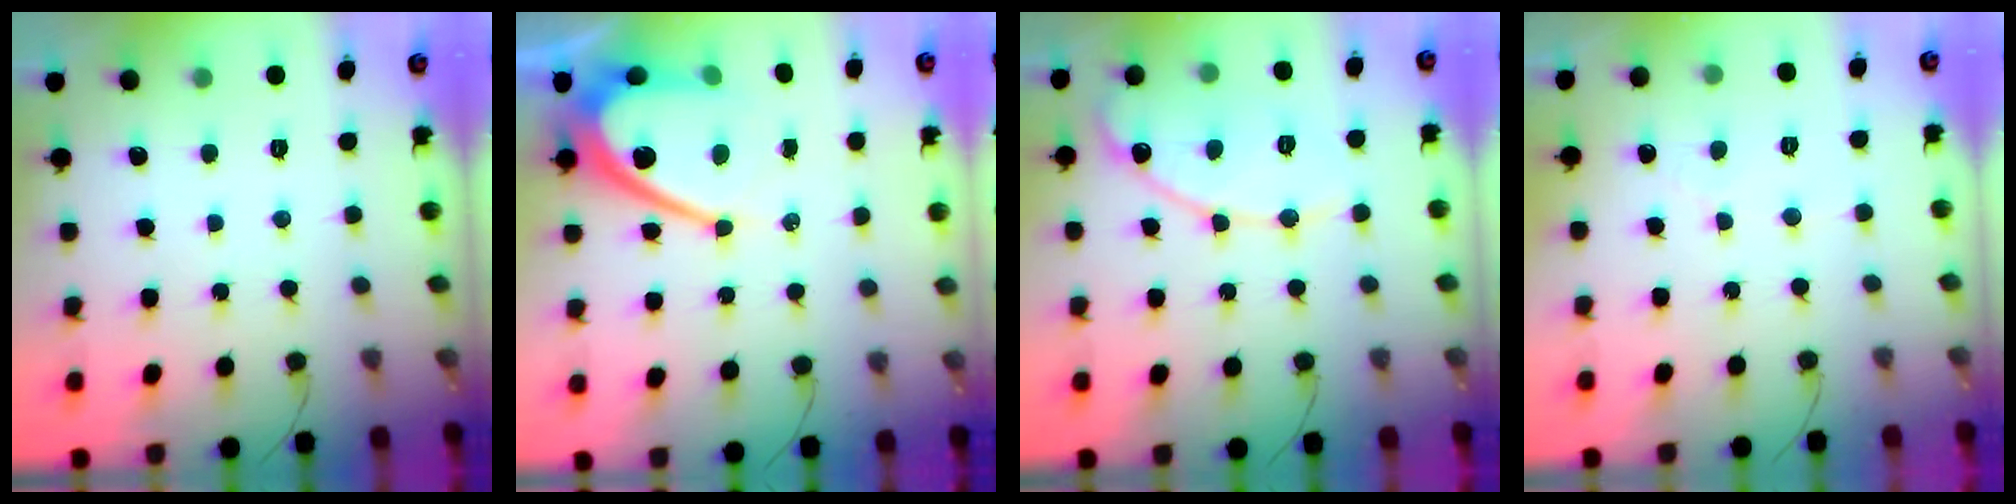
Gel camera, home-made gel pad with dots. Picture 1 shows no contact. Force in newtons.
{"total": 13.4, "press": 13.3, "slide": 1.1}
{"total": 12.2, "press": 12.1, "slide": 1.0}
{"total": 2.4, "press": 2.4, "slide": 0.2}